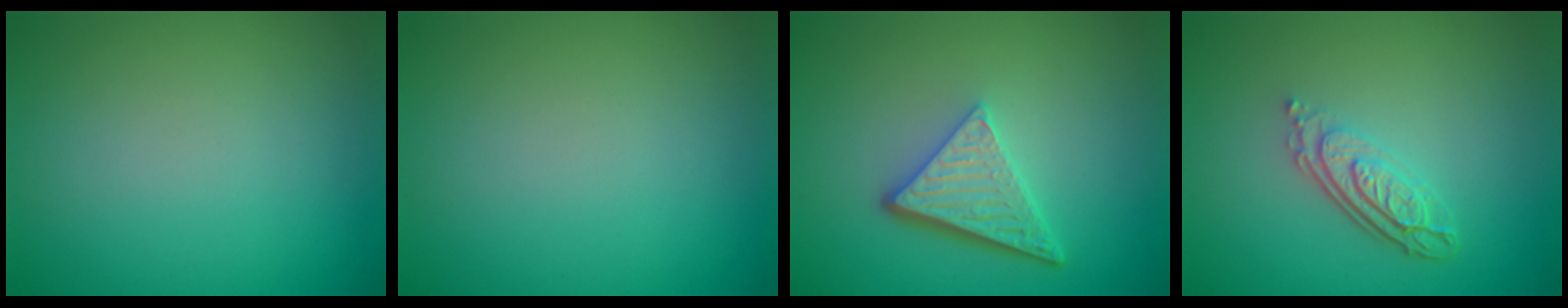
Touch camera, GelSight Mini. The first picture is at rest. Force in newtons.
{"total": 0.0}
{"total": 4.7, "press": 3.5, "slide": 3.2}
{"total": 4.0, "press": 2.9, "slide": 2.7}